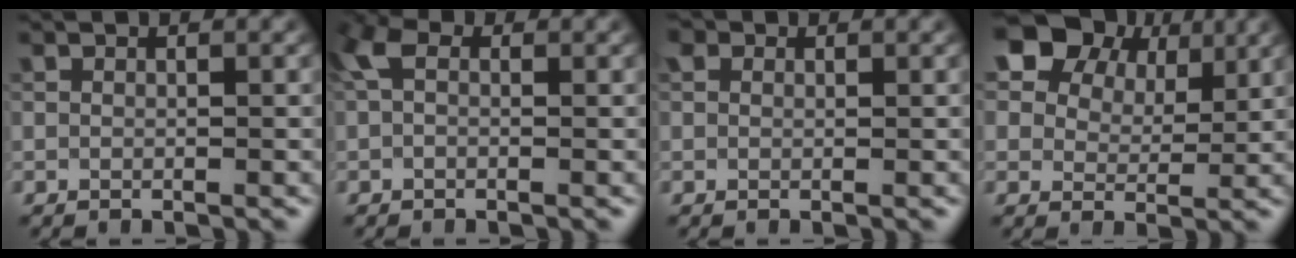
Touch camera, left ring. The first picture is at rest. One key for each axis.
{"total": 2.6, "fx": 0.5, "fy": 1.6, "fz": 1.9, "tx": -0.042, "ty": 0.011, "tz": -0.002}
{"total": 1.4, "fx": 0.8, "fy": 1.0, "fz": 0.6, "tx": -0.013, "ty": 0.002, "tz": 0.004}
{"total": 10.5, "fx": 6.6, "fy": 6.4, "fz": 5.1, "tx": -0.111, "ty": 0.016, "tz": 0.112}